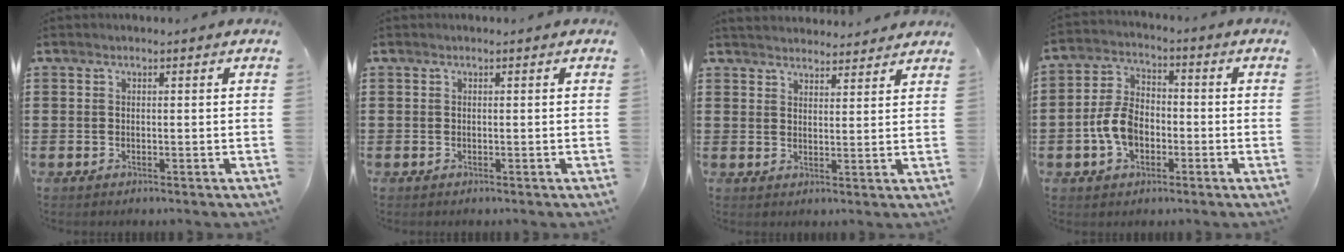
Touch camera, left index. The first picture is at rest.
{"total": 0.0}
{"total": 3.1, "force": [3.1, 0.3, -0.1], "torque": [-0.007, -0.010, 0.058]}
{"total": 7.5, "force": [-2.1, 4.9, 5.3], "torque": [-0.127, 0.007, -0.044]}